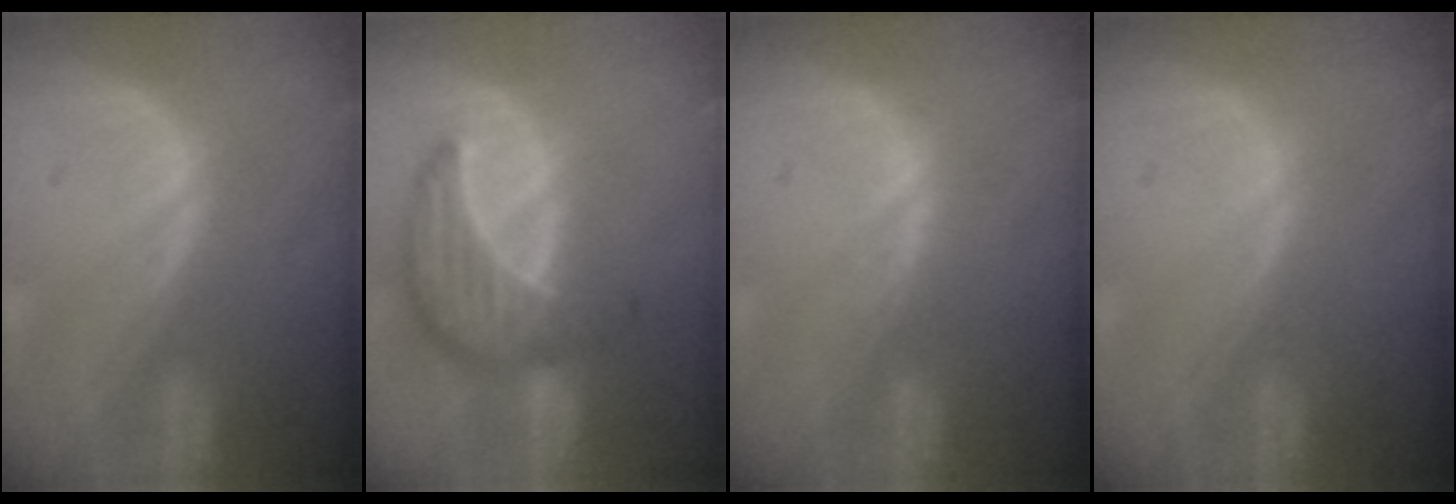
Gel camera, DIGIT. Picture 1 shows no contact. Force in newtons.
{"total": 8.8, "press": 8.7, "slide": 0.6}
{"total": 0.8, "press": 0.8, "slide": 0.3}
{"total": 0.0}